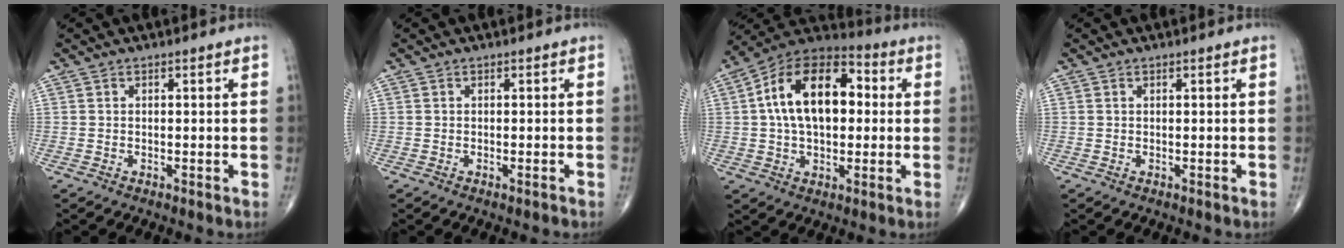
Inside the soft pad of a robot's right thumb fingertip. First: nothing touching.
{"total": 0.6, "force": [-0.4, 0.0, 0.4], "torque": [-0.010, -0.001, -0.005]}
{"total": 18.4, "force": [2.4, 10.9, 14.6], "torque": [-0.228, 0.030, 0.032]}
{"total": 0.0}